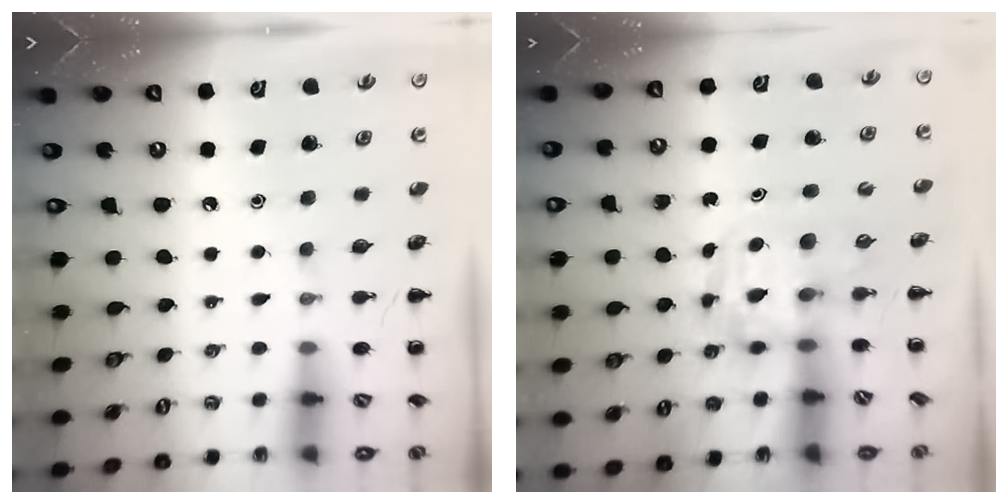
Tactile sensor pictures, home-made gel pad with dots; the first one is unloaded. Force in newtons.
{"total": 3.4, "press": 3.4, "slide": 0.6}